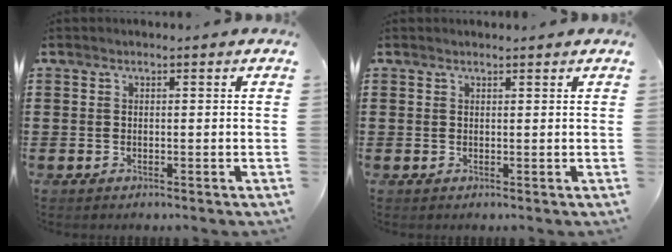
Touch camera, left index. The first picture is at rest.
{"total": 0.6, "force": [0.6, 0.1, 0.0], "torque": [-0.001, 0.000, 0.013]}